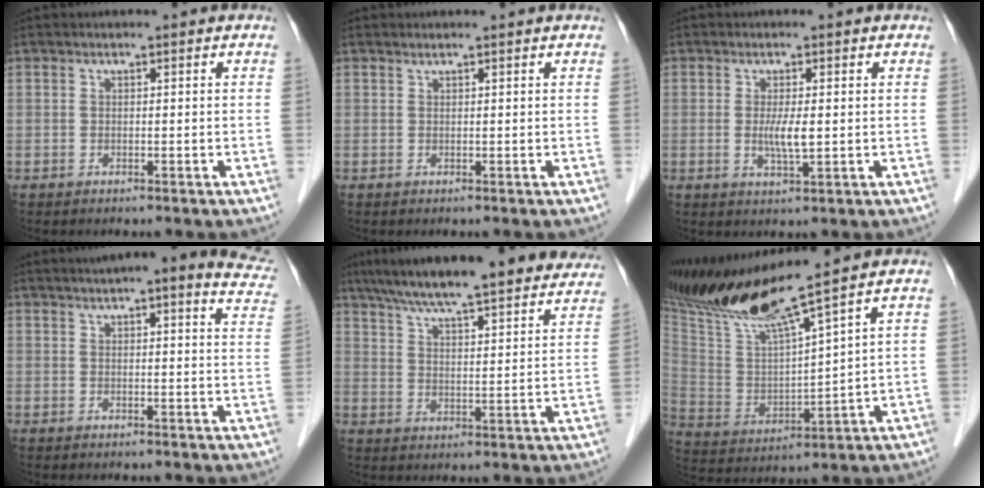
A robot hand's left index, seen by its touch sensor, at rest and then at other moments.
{"total": 0.6, "force": [0.5, -0.1, 0.2], "torque": [-0.011, 0.002, 0.014]}
{"total": 3.3, "force": [-0.1, 0.4, 3.3], "torque": [-0.066, -0.005, -0.001]}
{"total": 18.0, "force": [15.5, 2.3, 8.8], "torque": [-0.107, -0.011, 0.165]}
{"total": 25.8, "force": [22.4, 3.5, 12.4], "torque": [-0.194, 0.005, 0.292]}
{"total": 15.8, "force": [13.0, -1.4, 9.0], "torque": [-0.175, 0.000, 0.249]}